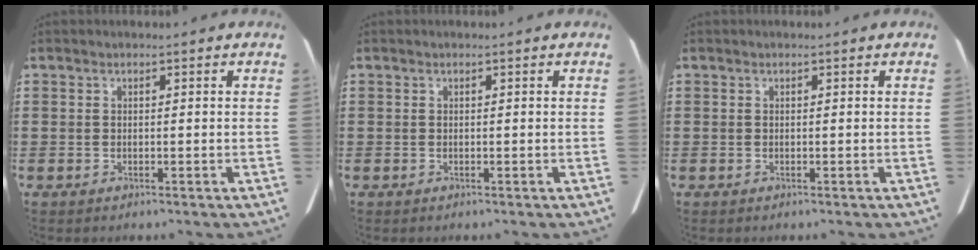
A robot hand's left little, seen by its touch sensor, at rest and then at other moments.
{"total": 0.0}
{"total": 0.0}